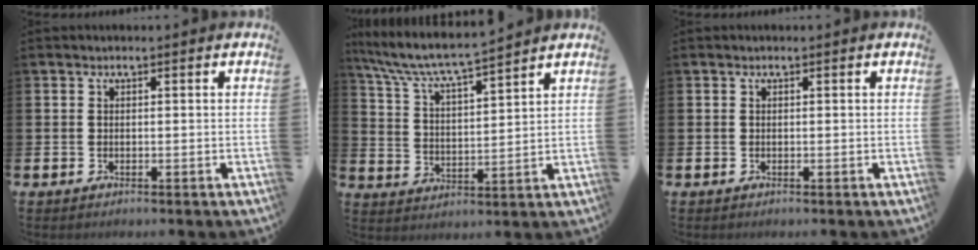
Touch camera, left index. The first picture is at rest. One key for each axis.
{"total": 7.0, "fx": 6.5, "fy": 0.3, "fz": 2.6, "tx": -0.075, "ty": -0.044, "tz": 0.109}
{"total": 0.0}